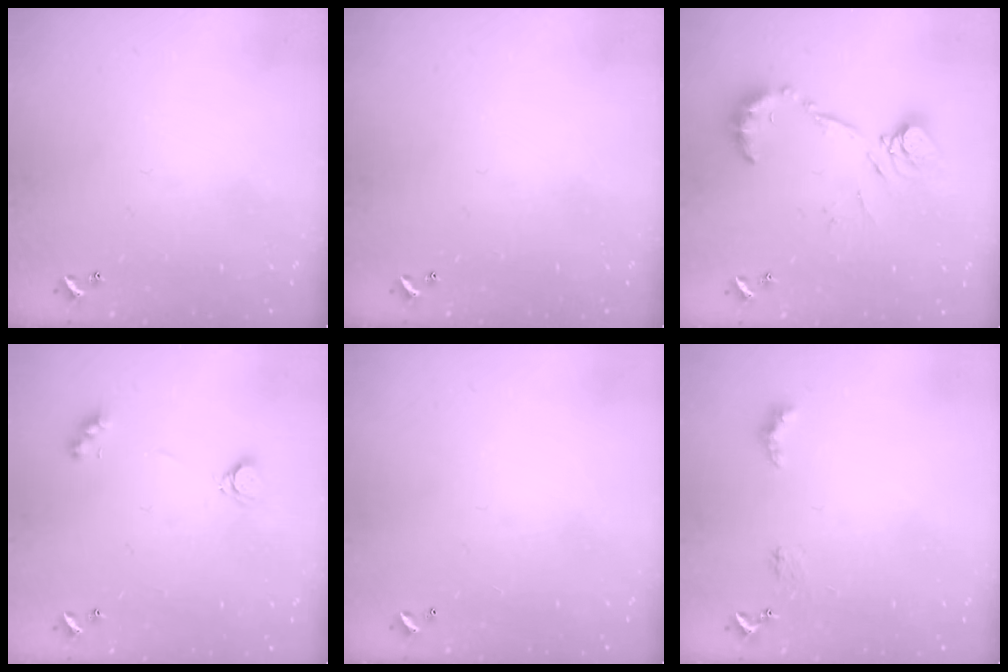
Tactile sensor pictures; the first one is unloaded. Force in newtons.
{"total": 0.0}
{"total": 12.7, "press": 12.7, "slide": 1.2}
{"total": 2.8, "press": 2.8, "slide": 0.5}
{"total": 2.9, "press": 2.9, "slide": 0.1}
{"total": 2.5, "press": 2.5, "slide": 0.5}